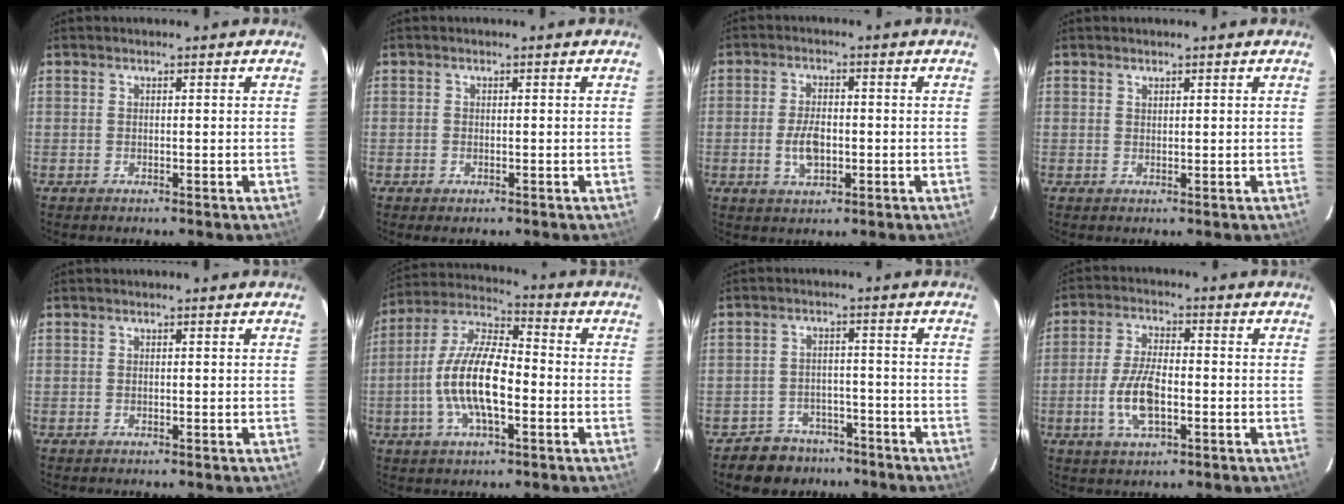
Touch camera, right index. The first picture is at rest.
{"total": 0.9, "force": [-0.5, 0.6, 0.4], "torque": [-0.006, -0.003, -0.009]}
{"total": 6.4, "force": [-1.5, 3.2, 5.3], "torque": [-0.109, -0.001, -0.025]}
{"total": 0.6, "force": [0.5, 0.3, 0.1], "torque": [-0.001, 0.001, 0.011]}
{"total": 0.0}
{"total": 14.2, "force": [-3.2, 5.3, 12.8], "torque": [-0.259, 0.002, -0.065]}
{"total": 7.1, "force": [-5.4, 4.5, 0.5], "torque": [-0.022, 0.027, -0.076]}
{"total": 8.8, "force": [-2.4, 3.7, 7.6], "torque": [-0.159, -0.001, -0.044]}